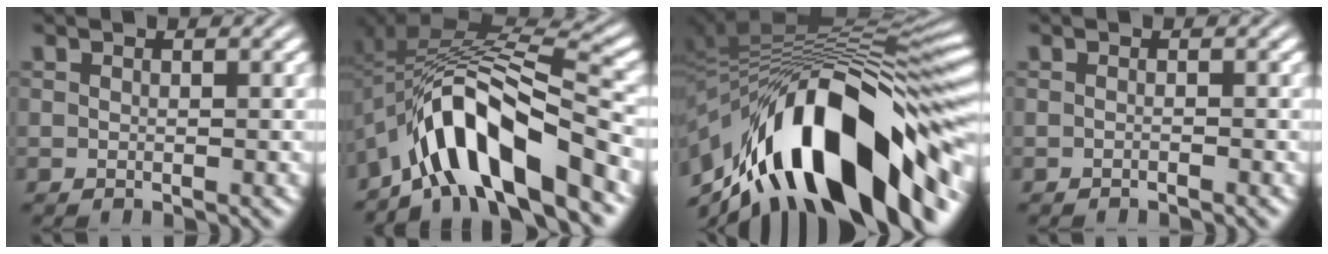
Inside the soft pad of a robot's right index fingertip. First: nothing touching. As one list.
[{"total": 11.6, "force": [-3.3, 6.0, 9.4], "torque": [-0.170, -0.009, -0.046]}, {"total": 20.9, "force": [-4.0, 10.6, 17.6], "torque": [-0.270, 0.001, -0.055]}, {"total": 0.8, "force": [-0.7, -0.3, -0.1], "torque": [0.002, -0.001, -0.012]}]